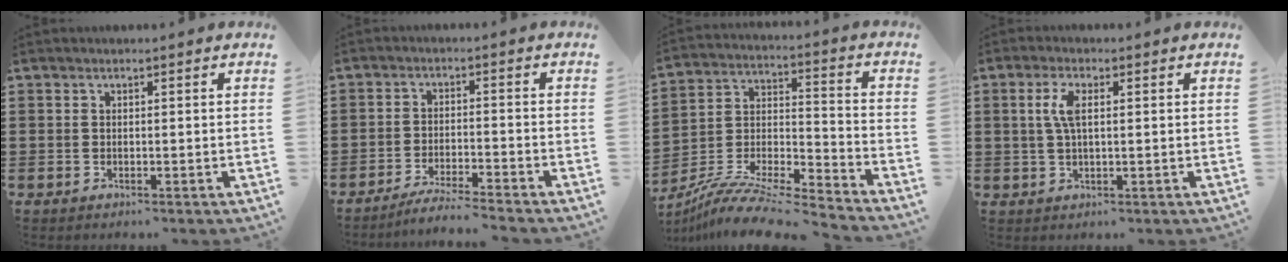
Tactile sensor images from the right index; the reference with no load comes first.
{"total": 3.9, "force": [-3.7, -0.4, 1.1], "torque": [-0.019, -0.003, -0.075]}
{"total": 10.0, "force": [-9.2, 1.0, 3.8], "torque": [-0.070, 0.010, -0.183]}
{"total": 4.3, "force": [0.8, 1.5, 3.9], "torque": [-0.088, 0.006, 0.009]}